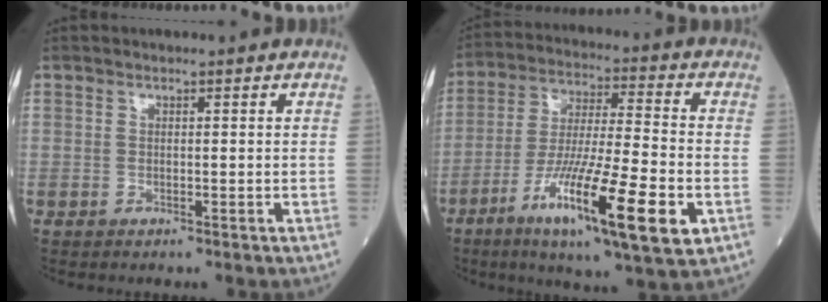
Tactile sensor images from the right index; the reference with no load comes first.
{"total": 18.7, "force": [-7.5, 1.7, 17.0], "torque": [-0.289, -0.033, -0.126]}